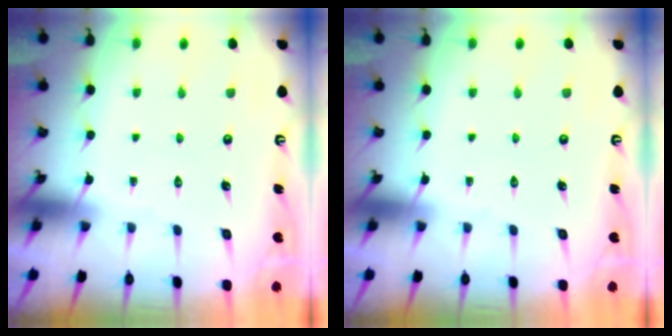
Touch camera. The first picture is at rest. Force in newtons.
{"total": 0.0}